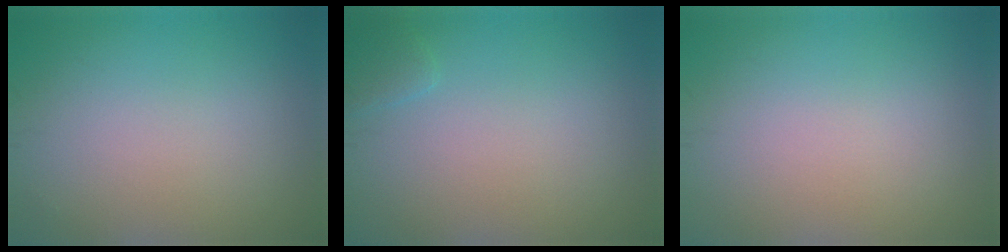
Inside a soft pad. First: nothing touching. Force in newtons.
{"total": 1.0, "press": 1.0, "slide": 0.1}
{"total": 0.0}